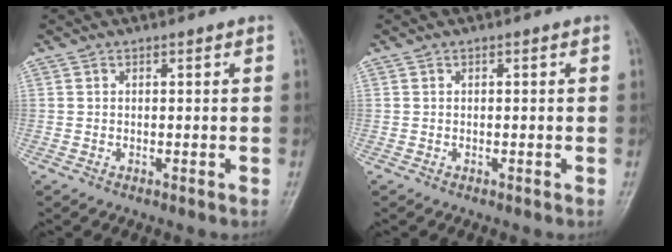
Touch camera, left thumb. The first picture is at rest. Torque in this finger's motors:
{"motor_torque": [0.02, 0.02, 0.01, -0.01, 0.00]}